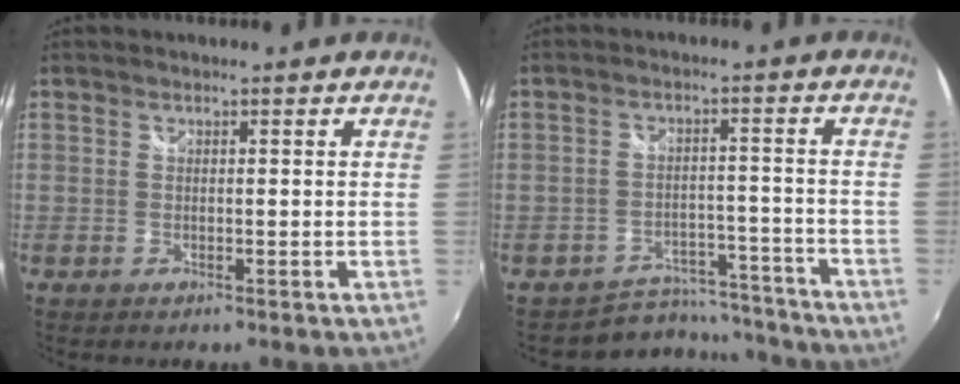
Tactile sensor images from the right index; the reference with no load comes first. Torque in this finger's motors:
{"motor_torque": [-1.22, -0.64, -0.79, -0.21]}